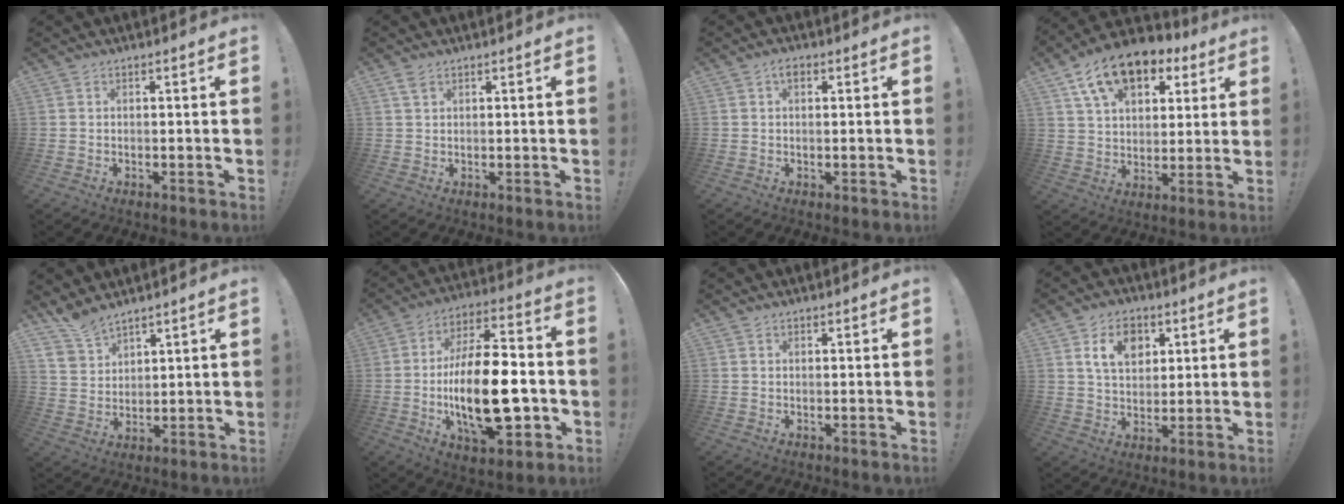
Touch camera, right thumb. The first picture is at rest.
{"total": 2.1, "force": [1.3, 1.2, 1.2], "torque": [-0.016, -0.001, 0.023]}
{"total": 2.6, "force": [1.1, 1.6, 1.7], "torque": [-0.019, -0.001, 0.017]}
{"total": 15.4, "force": [8.9, 9.2, 8.5], "torque": [-0.136, -0.049, 0.163]}
{"total": 7.9, "force": [7.0, 3.4, 1.3], "torque": [-0.034, -0.052, 0.140]}
{"total": 24.8, "force": [-4.3, 11.6, 21.5], "torque": [-0.385, 0.016, -0.067]}
{"total": 0.5, "force": [0.5, 0.2, -0.2], "torque": [0.012, -0.004, 0.008]}
{"total": 11.1, "force": [4.9, 8.0, 5.9], "torque": [-0.080, -0.015, 0.090]}